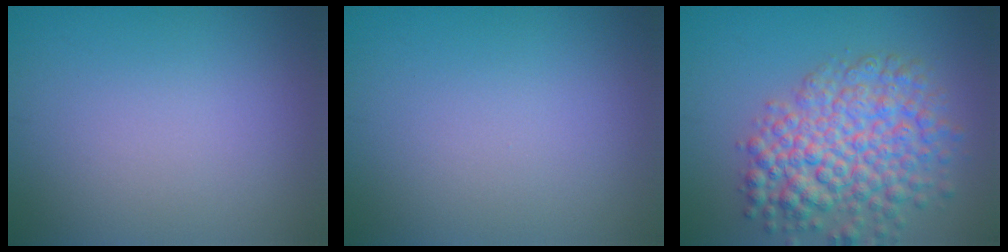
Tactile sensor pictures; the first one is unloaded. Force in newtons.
{"total": 0.0}
{"total": 7.5, "press": 7.5, "slide": 0.3}